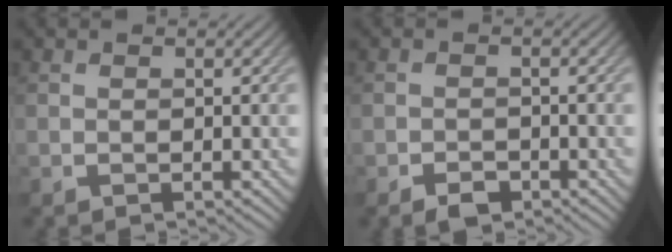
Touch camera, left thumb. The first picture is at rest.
{"total": 2.0, "force": [-1.5, 1.0, 1.0], "torque": [-0.014, 0.000, -0.027]}